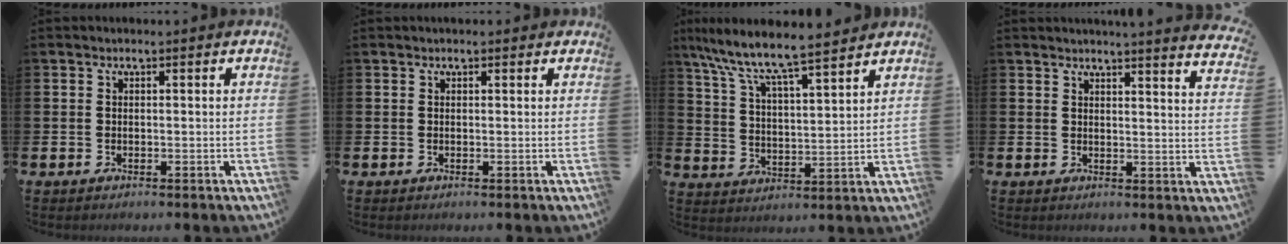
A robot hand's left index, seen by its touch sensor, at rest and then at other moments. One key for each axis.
{"total": 0.5, "fx": 0.4, "fy": 0.3, "fz": 0.2, "tx": 0.010, "ty": -0.002, "tz": 0.004}
{"total": 8.2, "fx": 7.7, "fy": 0.6, "fz": 2.9, "tx": -0.090, "ty": -0.054, "tz": 0.132}
{"total": 3.4, "fx": 3.3, "fy": -0.7, "fz": 0.2, "tx": 0.003, "ty": -0.030, "tz": 0.055}